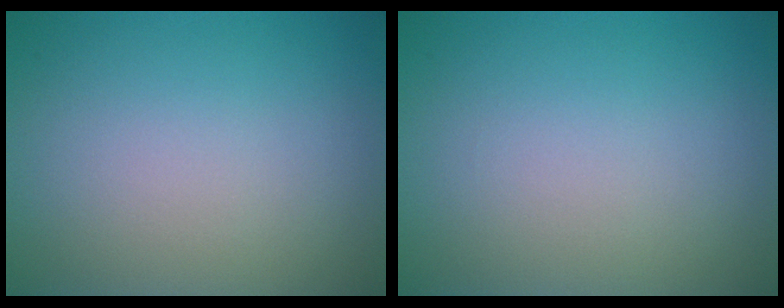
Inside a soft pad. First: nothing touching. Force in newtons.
{"total": 0.0}